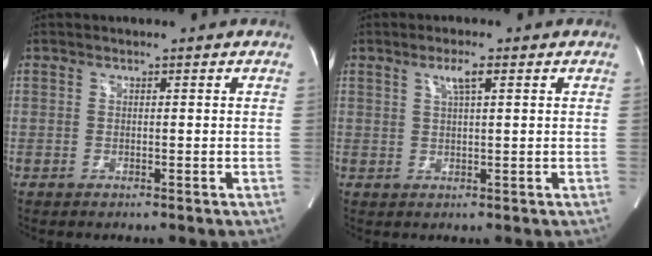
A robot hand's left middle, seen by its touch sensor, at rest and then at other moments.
{"total": 2.7, "force": [1.3, 0.1, 2.4], "torque": [-0.047, 0.001, 0.024]}